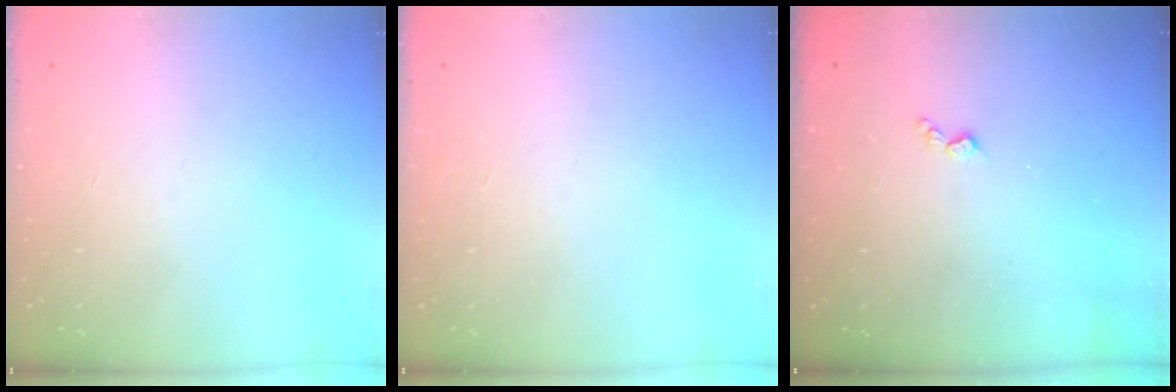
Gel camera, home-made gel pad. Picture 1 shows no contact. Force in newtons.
{"total": 0.0}
{"total": 3.0, "press": 2.9, "slide": 0.6}